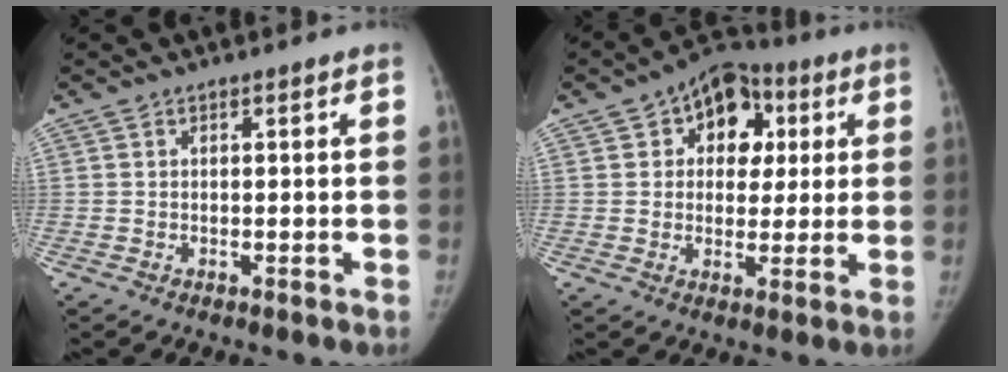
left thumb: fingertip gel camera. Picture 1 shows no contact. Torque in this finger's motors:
{"motor_torque": [-0.05, 0.39, -0.23, 0.15, 0.03]}